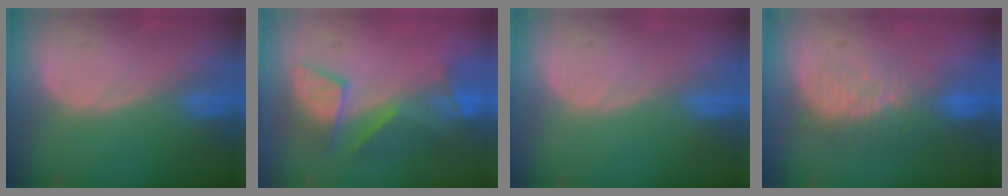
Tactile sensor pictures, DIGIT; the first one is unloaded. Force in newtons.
{"total": 8.0, "press": 7.7, "slide": 2.2}
{"total": 0.0}
{"total": 8.1, "press": 7.1, "slide": 3.9}